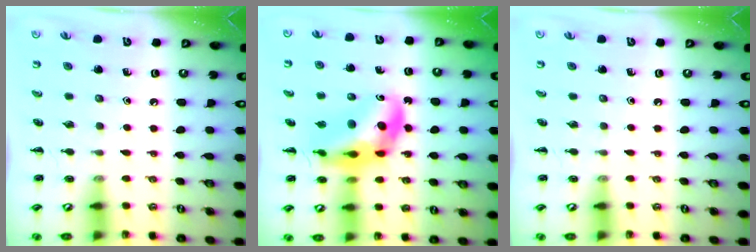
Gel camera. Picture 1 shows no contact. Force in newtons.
{"total": 12.5, "press": 12.1, "slide": 3.4}
{"total": 0.0}